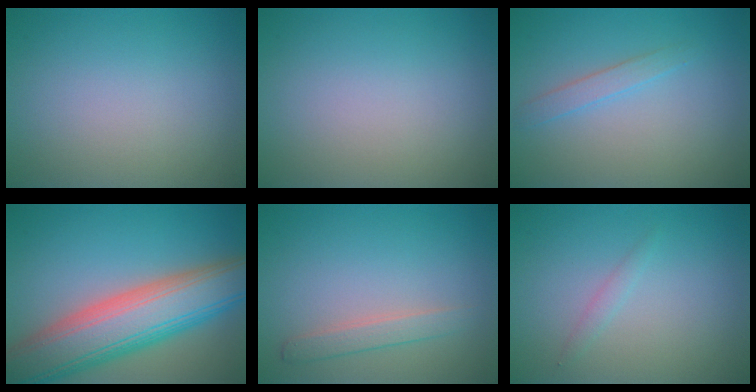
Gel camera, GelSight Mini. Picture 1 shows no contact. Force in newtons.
{"total": 0.0}
{"total": 1.5, "press": 1.5, "slide": 0.1}
{"total": 10.8, "press": 10.7, "slide": 0.7}
{"total": 1.7, "press": 1.7, "slide": 0.0}
{"total": 0.8, "press": 0.8, "slide": 0.0}